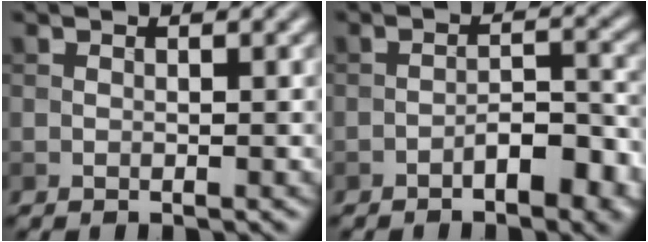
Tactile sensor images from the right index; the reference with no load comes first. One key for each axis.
{"total": 4.8, "fx": -2.6, "fy": 1.7, "fz": 3.7, "tx": -0.055, "ty": 0.007, "tz": -0.038}